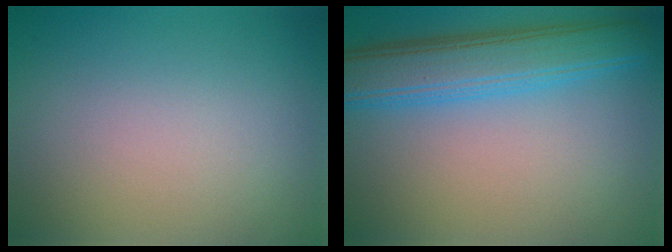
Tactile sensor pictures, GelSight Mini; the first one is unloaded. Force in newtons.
{"total": 6.3, "press": 6.3, "slide": 0.1}